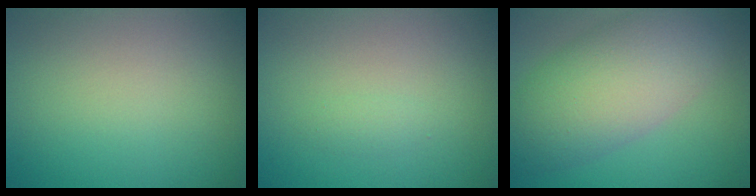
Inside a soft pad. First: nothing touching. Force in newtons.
{"total": 0.6, "press": 0.6, "slide": 0.0}
{"total": 8.5, "press": 8.5, "slide": 0.4}